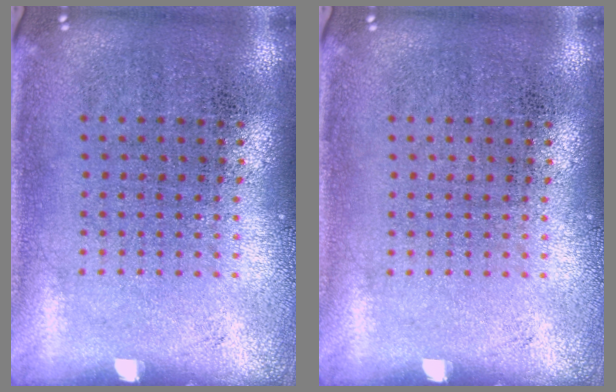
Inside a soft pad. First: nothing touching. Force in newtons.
{"total": 0.0}